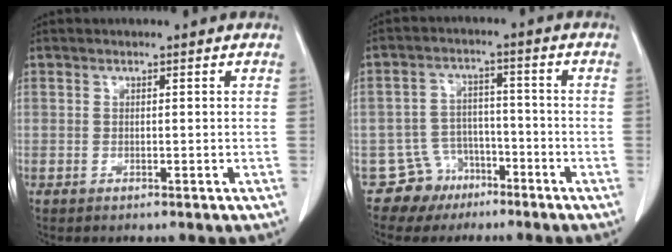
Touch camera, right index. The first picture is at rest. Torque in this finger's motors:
{"motor_torque": [-0.54, 0.37, -0.71, -0.21]}